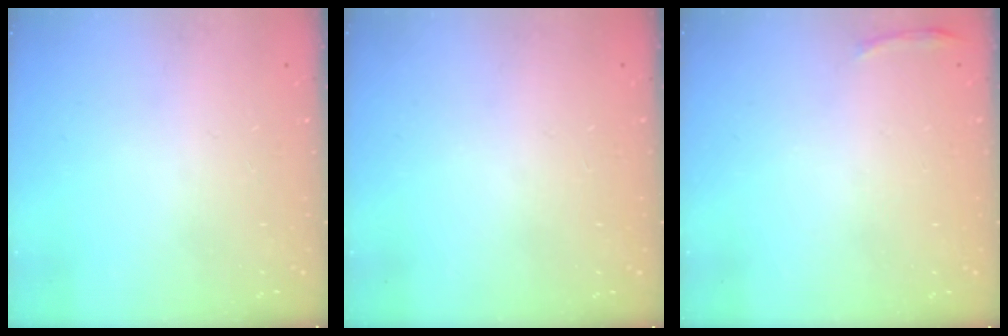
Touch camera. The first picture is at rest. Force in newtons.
{"total": 0.0}
{"total": 4.0, "press": 3.7, "slide": 1.6}